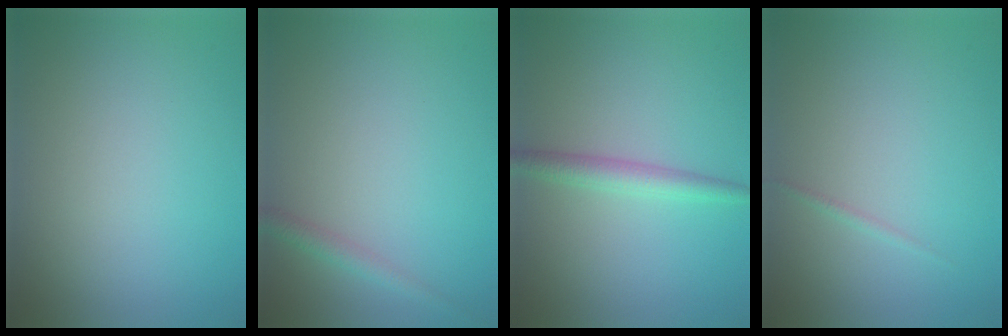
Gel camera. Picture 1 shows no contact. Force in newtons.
{"total": 1.6, "press": 1.6, "slide": 0.1}
{"total": 2.3, "press": 2.3, "slide": 0.0}
{"total": 0.5, "press": 0.5, "slide": 0.0}